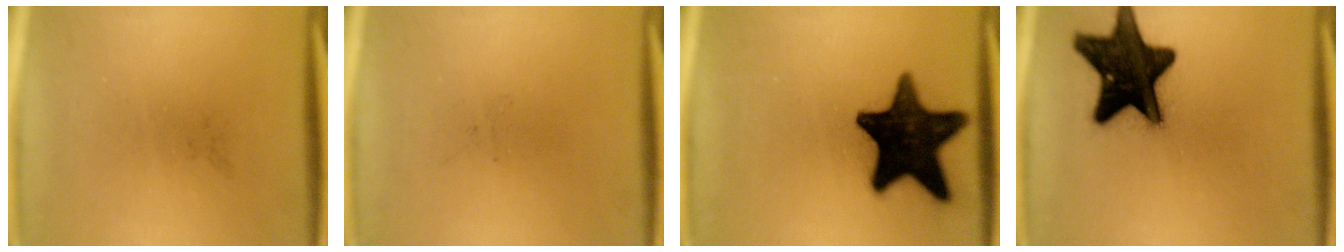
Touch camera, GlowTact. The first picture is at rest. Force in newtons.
{"total": 0.0}
{"total": 18.4}
{"total": 18.6}